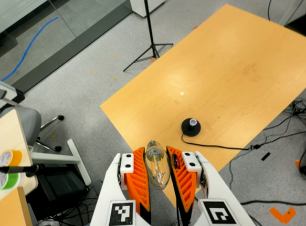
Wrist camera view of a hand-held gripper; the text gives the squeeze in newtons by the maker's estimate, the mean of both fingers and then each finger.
{"total": 21.2, "left": 23.0, "right": 19.4}